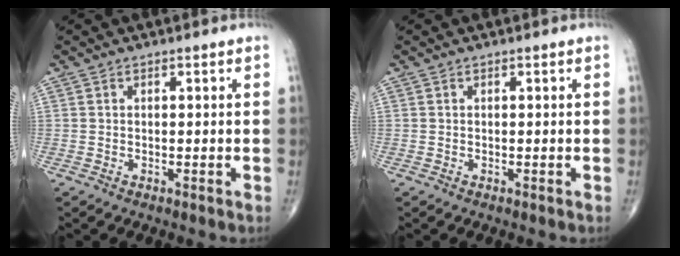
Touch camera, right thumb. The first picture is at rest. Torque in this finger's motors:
{"motor_torque": [-0.05, 0.04, -0.02, -0.02, 0.01]}